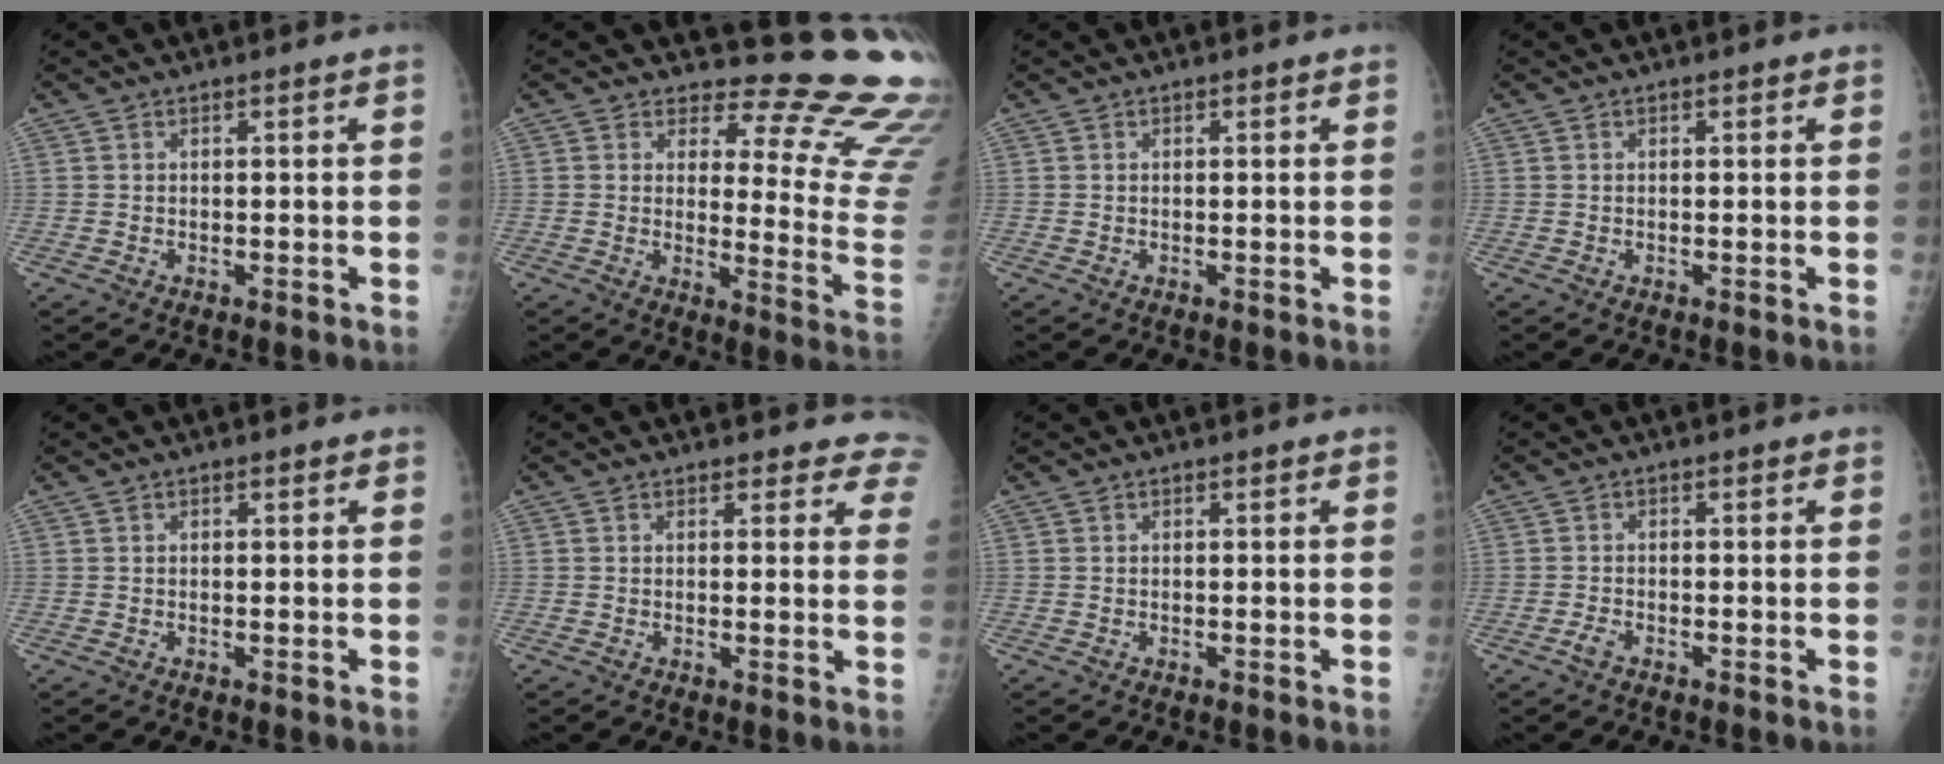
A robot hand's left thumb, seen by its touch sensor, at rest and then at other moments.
{"total": 19.1, "force": [16.9, 5.4, 7.3], "torque": [-0.040, -0.176, 0.179]}
{"total": 0.0}
{"total": 0.0}
{"total": 0.8, "force": [0.4, 0.5, 0.5], "torque": [-0.005, 0.000, 0.002]}
{"total": 7.7, "force": [7.0, 2.9, 0.9], "torque": [0.046, -0.027, 0.048]}
{"total": 0.0}
{"total": 1.5, "force": [-0.9, 0.8, 1.0], "torque": [-0.017, 0.001, -0.020]}